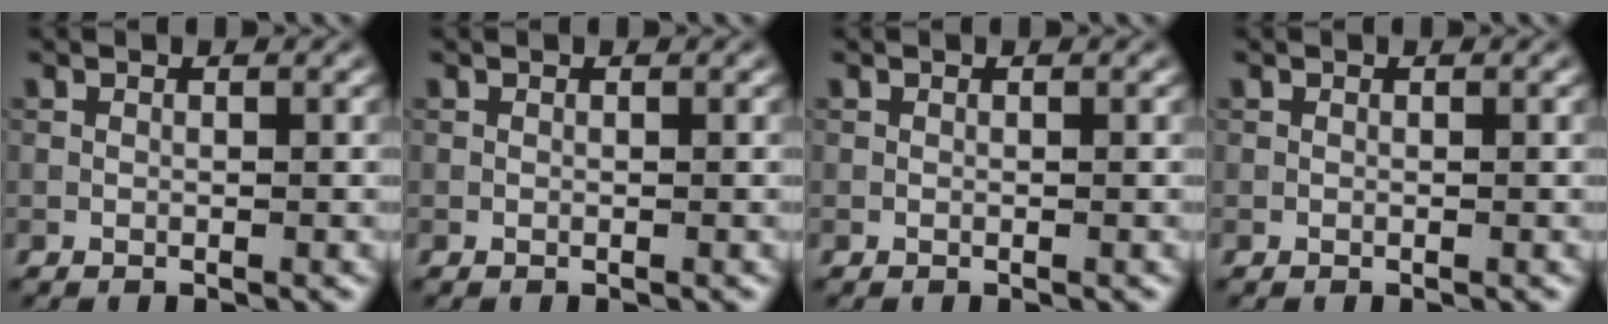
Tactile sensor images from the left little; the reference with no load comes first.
{"total": 0.0}
{"total": 0.0}
{"total": 0.0}